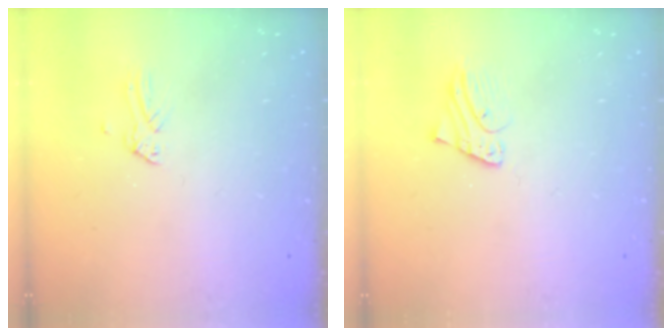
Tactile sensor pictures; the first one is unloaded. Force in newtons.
{"total": 2.7, "press": 2.7, "slide": 0.2}